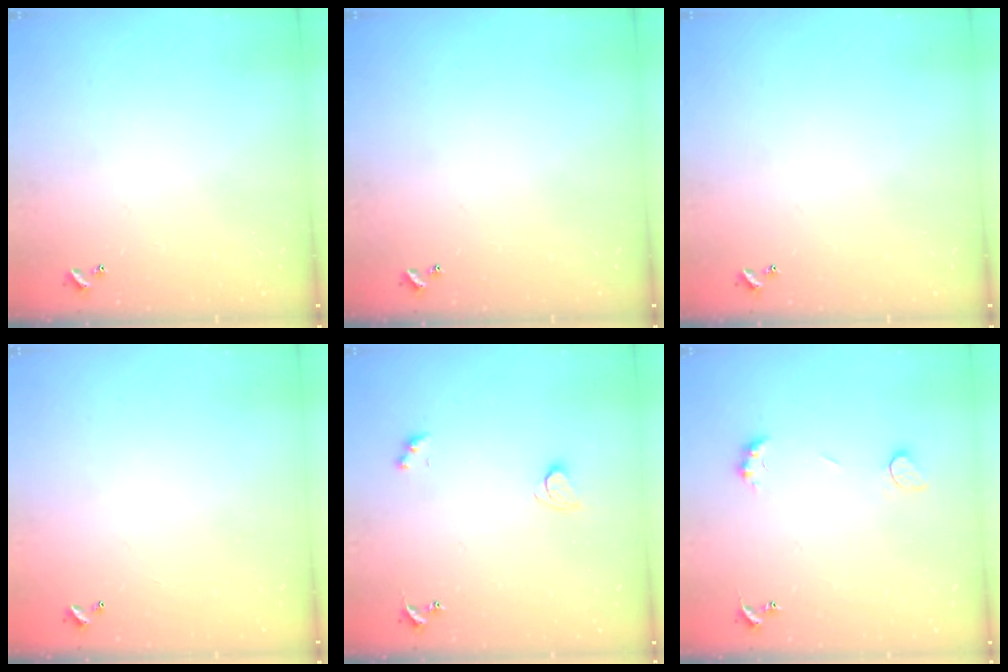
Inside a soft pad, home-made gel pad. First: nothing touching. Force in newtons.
{"total": 0.0}
{"total": 0.0}
{"total": 2.8, "press": 2.8, "slide": 0.1}
{"total": 2.1, "press": 2.0, "slide": 0.7}
{"total": 3.8, "press": 3.6, "slide": 1.0}